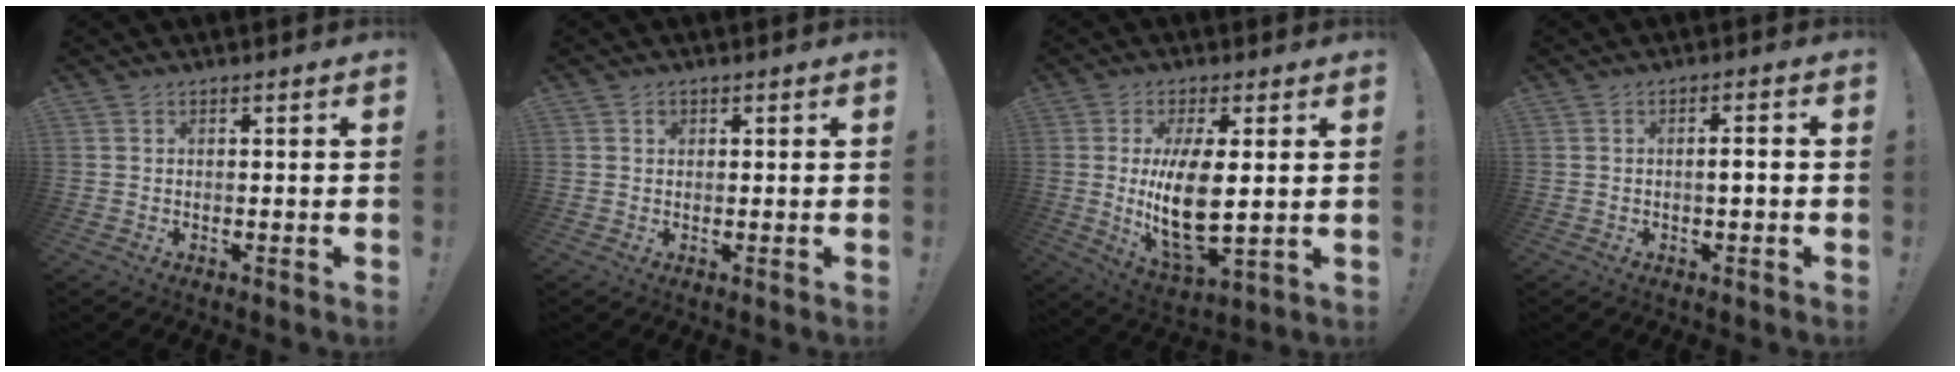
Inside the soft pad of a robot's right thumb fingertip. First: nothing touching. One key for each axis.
{"total": 0.7, "fx": 0.4, "fy": 0.6, "fz": 0.1, "tx": 0.002, "ty": -0.002, "tz": 0.006}
{"total": 14.4, "fx": 1.3, "fy": 6.0, "fz": 13.0, "tx": -0.248, "ty": -0.025, "tz": 0.017}
{"total": 2.3, "fx": -0.5, "fy": 0.2, "fz": 2.2, "tx": -0.032, "ty": 0.000, "tz": -0.013}